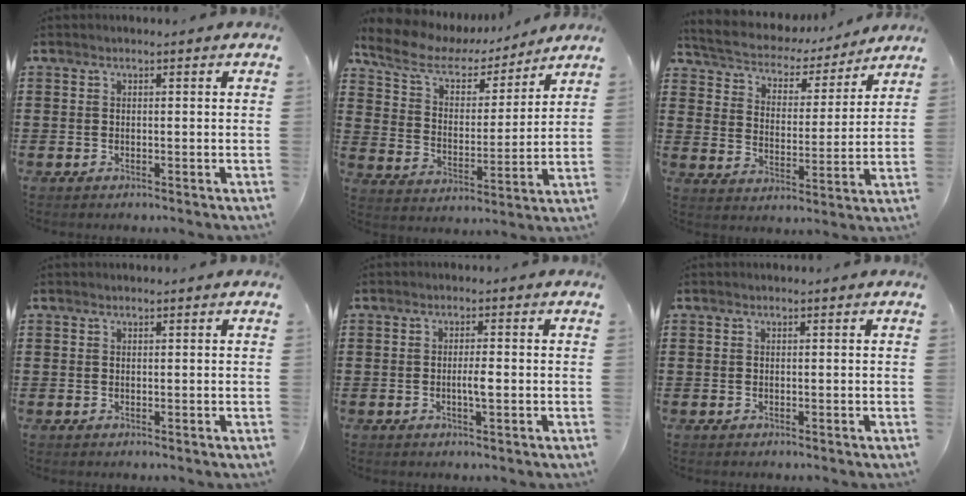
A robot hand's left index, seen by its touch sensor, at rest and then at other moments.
{"total": 7.5, "force": [5.9, 3.0, 3.4], "torque": [-0.096, -0.026, 0.100]}
{"total": 4.7, "force": [4.6, 0.9, 0.4], "torque": [-0.038, -0.035, 0.073]}
{"total": 0.0}
{"total": 2.4, "force": [-0.5, 0.3, 2.3], "torque": [-0.043, 0.000, -0.010]}
{"total": 0.0}